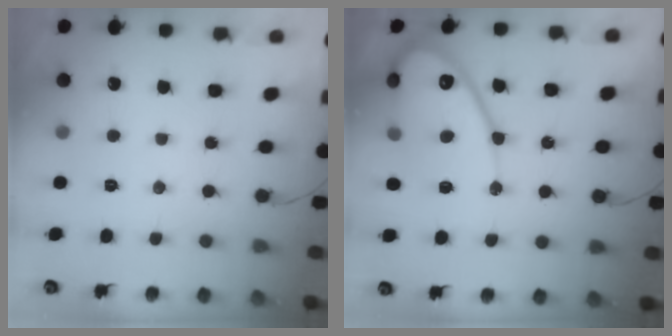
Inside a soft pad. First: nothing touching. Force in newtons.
{"total": 14.6, "press": 14.5, "slide": 1.5}